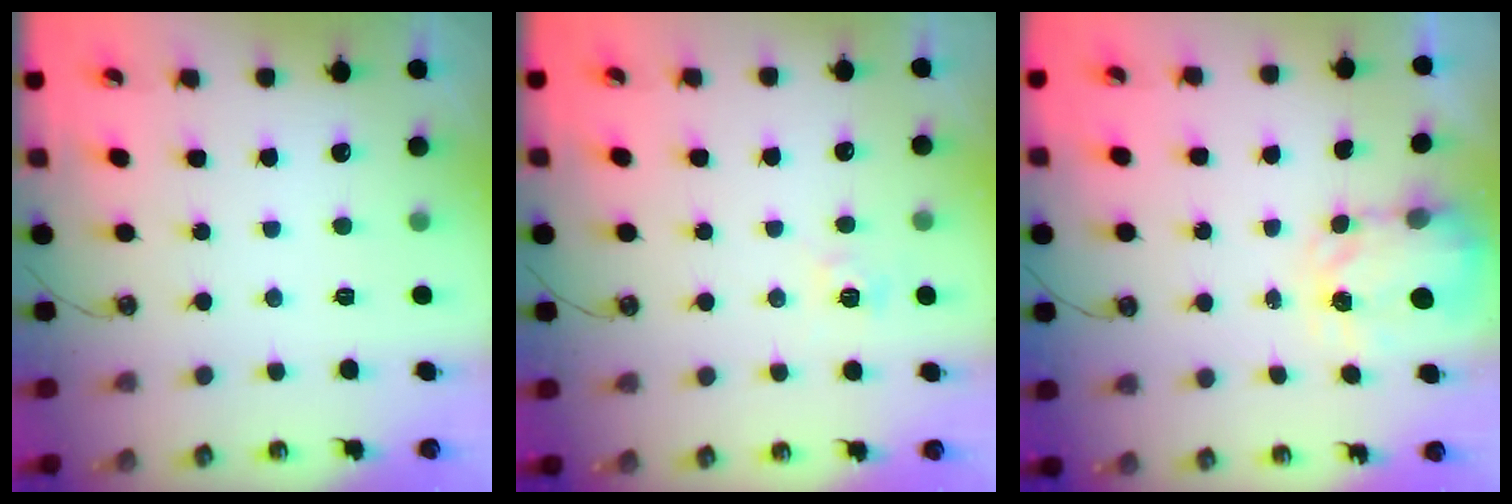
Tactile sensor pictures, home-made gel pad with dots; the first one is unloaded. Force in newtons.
{"total": 4.1, "press": 4.1, "slide": 0.5}
{"total": 3.5, "press": 3.5, "slide": 0.6}